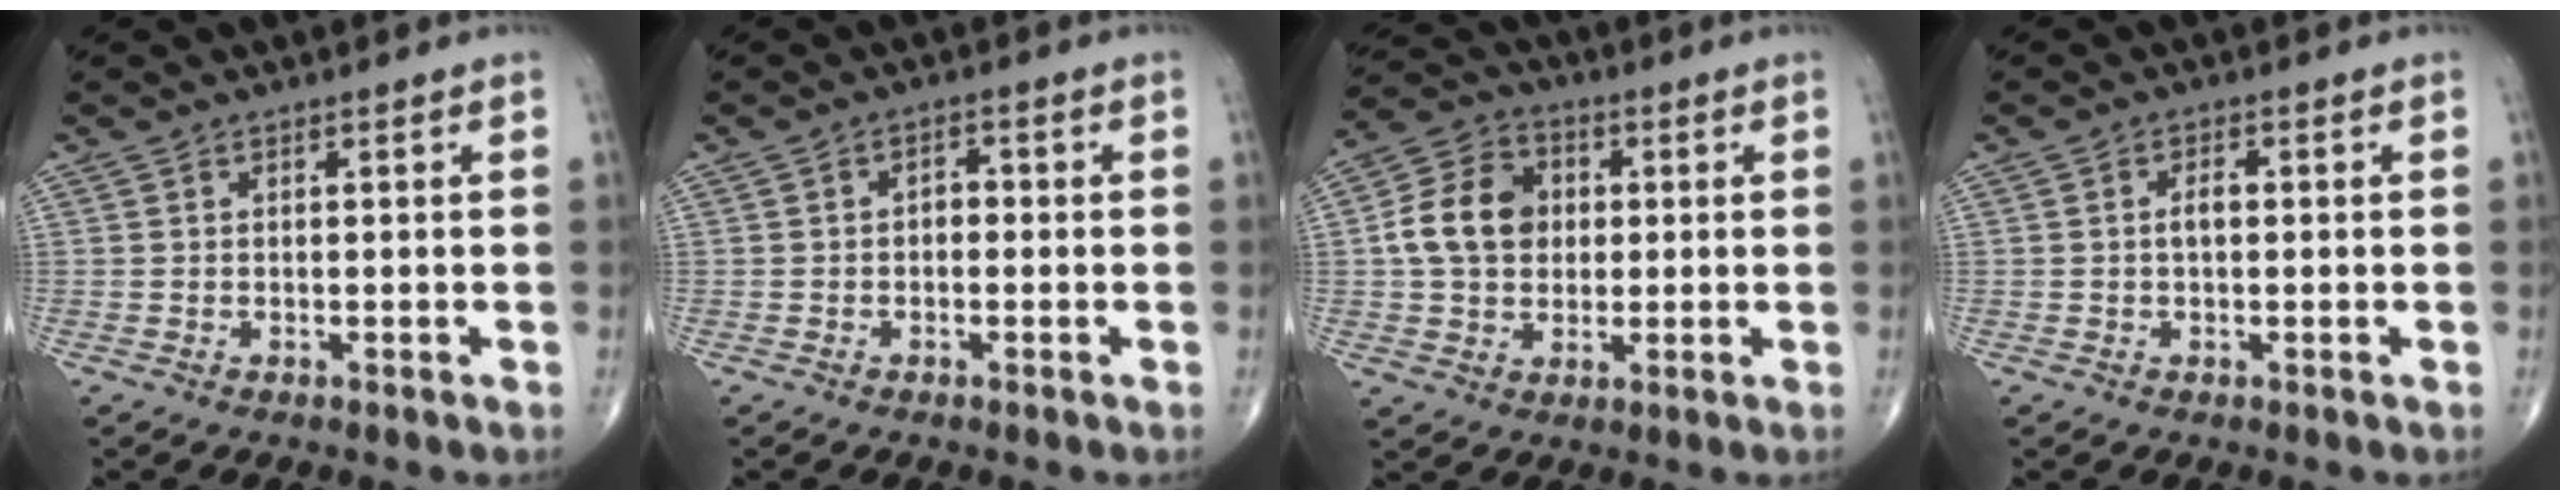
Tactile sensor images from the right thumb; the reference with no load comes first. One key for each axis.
{"total": 2.2, "fx": -0.3, "fy": 1.5, "fz": 1.6, "tx": -0.015, "ty": 0.010, "tz": -0.009}
{"total": 11.8, "fx": 1.0, "fy": 9.4, "fz": 7.1, "tx": -0.105, "ty": 0.015, "tz": 0.011}
{"total": 2.3, "fx": 0.1, "fy": 1.2, "fz": 1.9, "tx": -0.036, "ty": 0.009, "tz": -0.001}